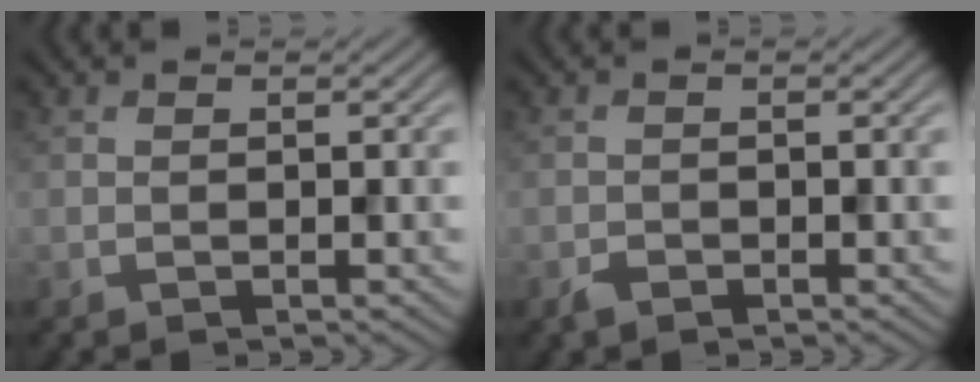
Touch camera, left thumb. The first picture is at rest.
{"total": 1.2, "force": [-0.9, 0.6, 0.5], "torque": [-0.010, -0.001, -0.019]}